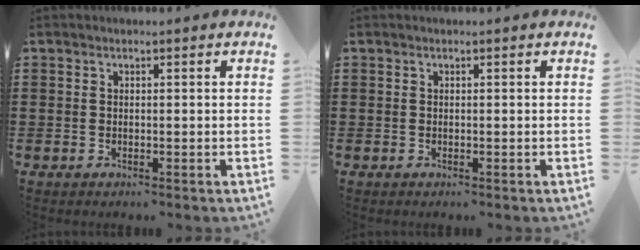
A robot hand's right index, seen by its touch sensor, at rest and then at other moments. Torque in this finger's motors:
{"motor_torque": [0.00, 0.00, 0.00, 0.00]}